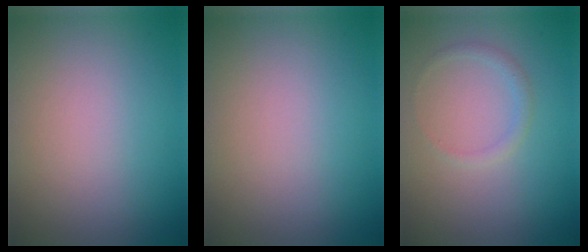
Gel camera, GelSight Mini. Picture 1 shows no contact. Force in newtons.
{"total": 0.0}
{"total": 1.0, "press": 1.0, "slide": 0.0}